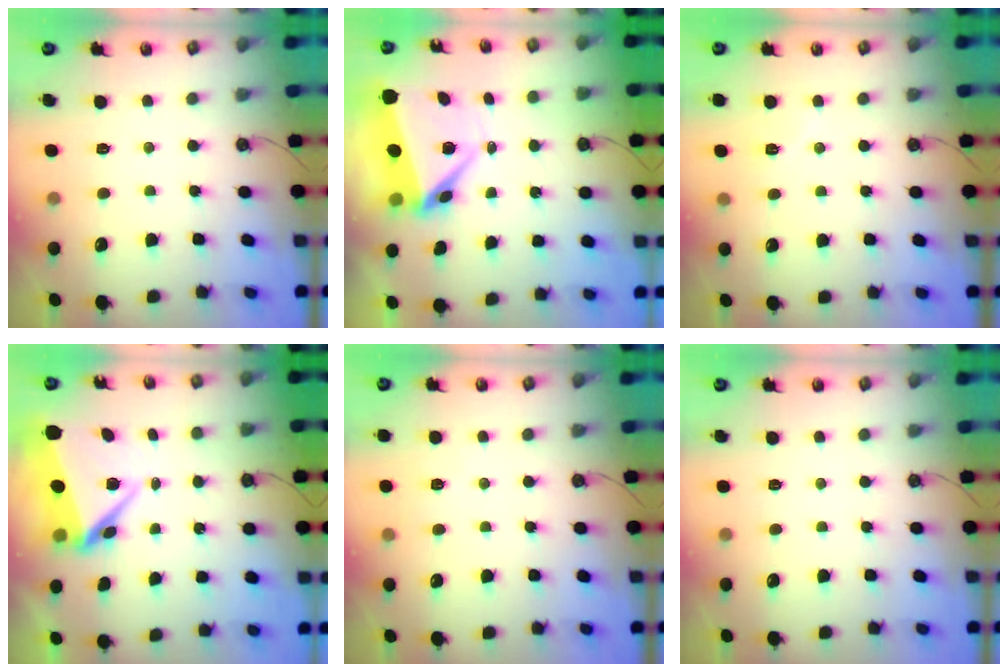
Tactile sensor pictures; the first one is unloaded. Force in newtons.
{"total": 7.5, "press": 7.4, "slide": 1.2}
{"total": 6.3, "press": 4.4, "slide": 4.5}
{"total": 7.9, "press": 7.7, "slide": 1.8}
{"total": 3.5, "press": 3.0, "slide": 1.9}
{"total": 0.0}